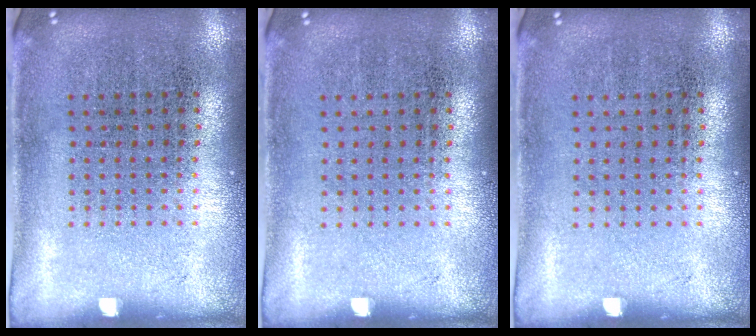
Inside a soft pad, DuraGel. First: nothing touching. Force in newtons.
{"total": 0.0}
{"total": 0.0}